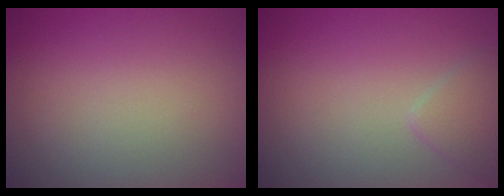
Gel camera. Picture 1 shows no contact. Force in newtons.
{"total": 1.6, "press": 1.6, "slide": 0.1}